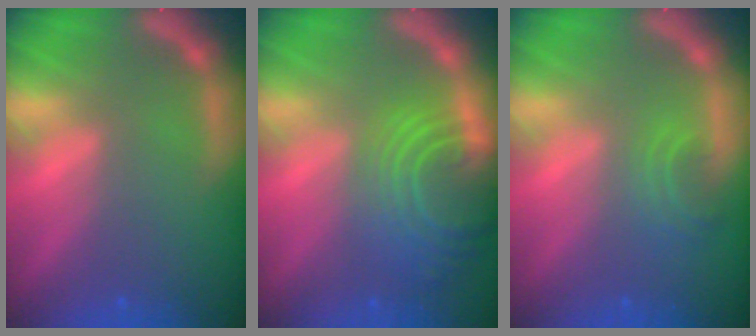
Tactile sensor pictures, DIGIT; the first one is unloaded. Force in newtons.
{"total": 9.5}
{"total": 2.4}